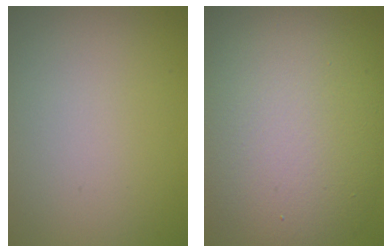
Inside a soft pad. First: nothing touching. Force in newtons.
{"total": 12.0, "press": 12.0, "slide": 0.5}